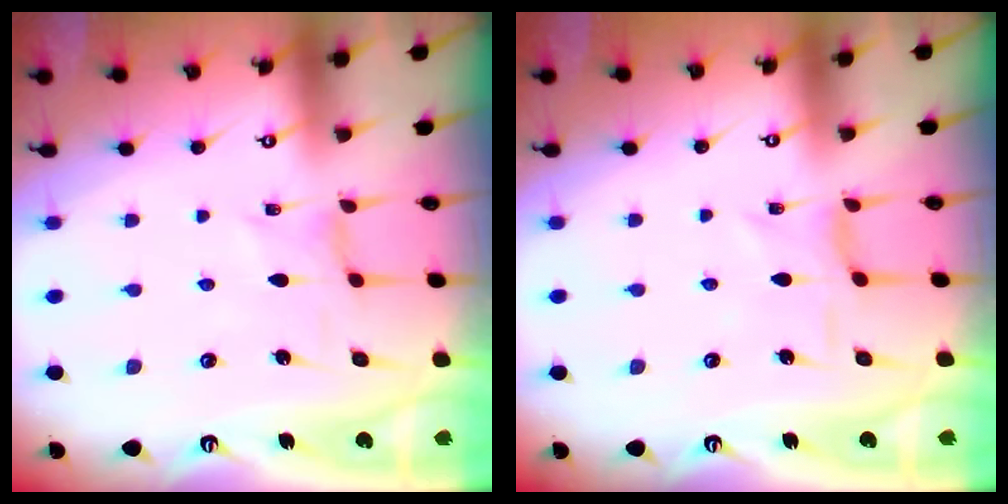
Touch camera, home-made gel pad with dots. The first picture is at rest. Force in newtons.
{"total": 2.1, "press": 2.1, "slide": 0.5}